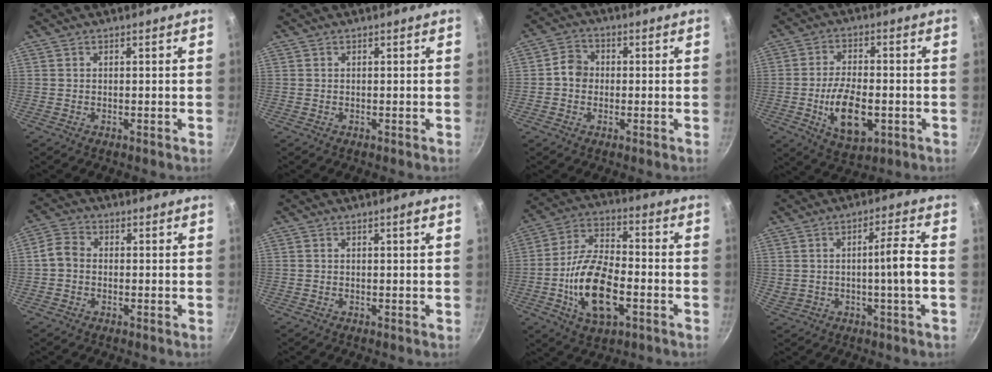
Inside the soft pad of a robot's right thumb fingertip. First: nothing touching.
{"total": 0.0}
{"total": 4.4, "force": [-0.2, 3.8, 2.1], "torque": [-0.016, 0.014, -0.015]}
{"total": 11.9, "force": [-2.9, 6.0, 9.8], "torque": [-0.165, 0.008, -0.045]}
{"total": 4.1, "force": [-0.5, 3.4, 2.2], "torque": [-0.037, 0.013, -0.022]}
{"total": 1.0, "force": [0.2, -0.1, 1.0], "torque": [-0.019, 0.001, 0.006]}
{"total": 16.6, "force": [-4.6, 8.2, 13.7], "torque": [-0.249, 0.028, -0.088]}
{"total": 6.7, "force": [-0.5, 0.8, 6.7], "torque": [-0.112, 0.021, 0.002]}